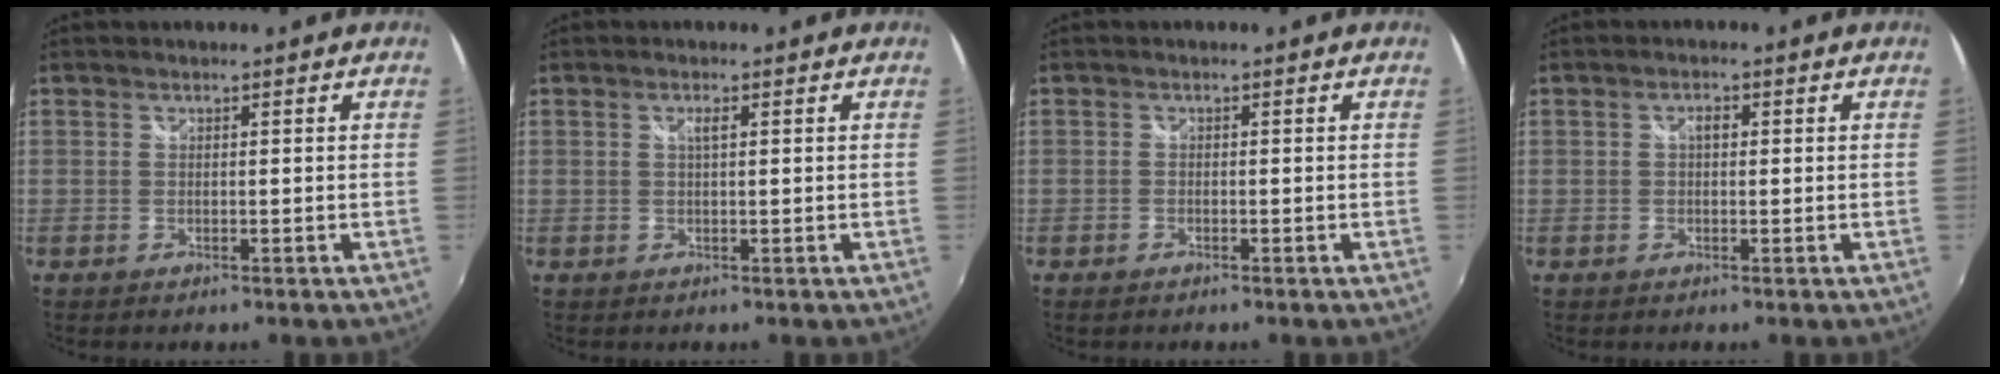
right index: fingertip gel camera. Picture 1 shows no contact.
{"total": 1.3, "force": [0.5, 0.2, 1.2], "torque": [-0.022, 0.002, 0.007]}
{"total": 0.9, "force": [-0.7, 0.6, 0.2], "torque": [-0.007, -0.004, -0.015]}
{"total": 1.7, "force": [0.3, 0.9, 1.4], "torque": [-0.024, 0.005, 0.003]}